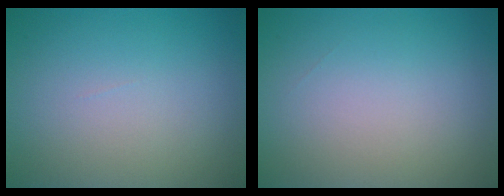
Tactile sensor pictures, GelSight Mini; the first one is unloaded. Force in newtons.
{"total": 0.0}